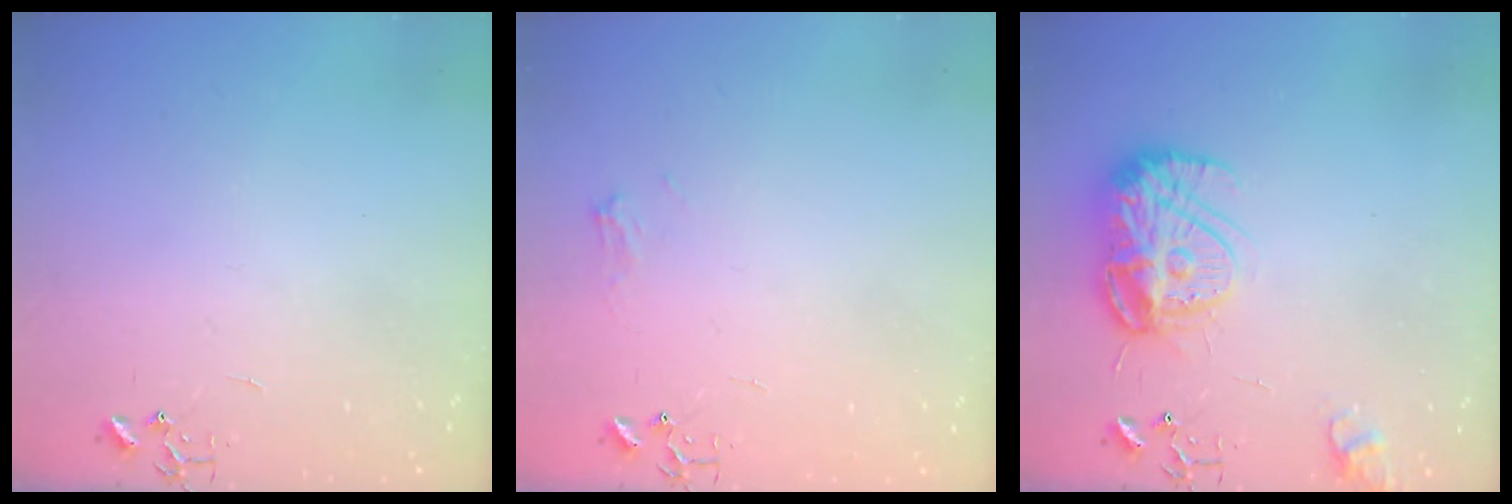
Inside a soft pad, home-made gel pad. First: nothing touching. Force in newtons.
{"total": 5.5, "press": 5.5, "slide": 0.3}
{"total": 14.2, "press": 14.1, "slide": 1.1}